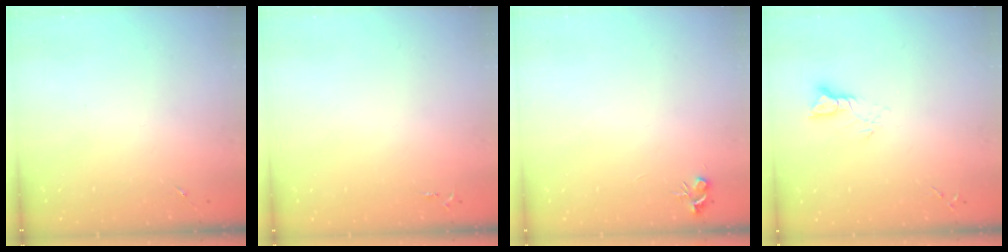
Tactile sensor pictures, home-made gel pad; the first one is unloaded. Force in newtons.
{"total": 2.6, "press": 2.6, "slide": 0.3}
{"total": 4.7, "press": 4.7, "slide": 0.6}
{"total": 4.4, "press": 4.4, "slide": 0.3}